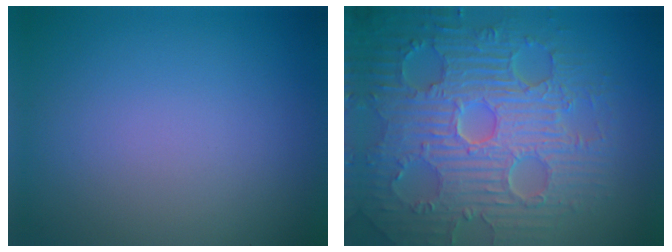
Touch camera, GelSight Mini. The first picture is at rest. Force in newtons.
{"total": 9.5, "press": 6.8, "slide": 6.6}